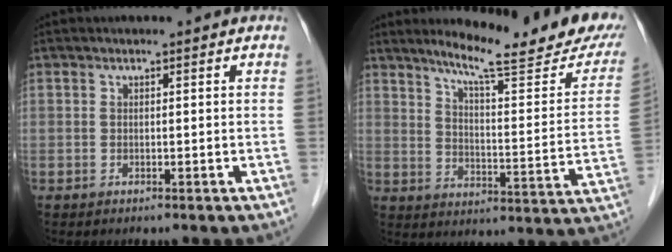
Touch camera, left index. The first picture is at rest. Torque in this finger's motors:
{"motor_torque": [-0.62, -0.83, 0.27, 0.03]}